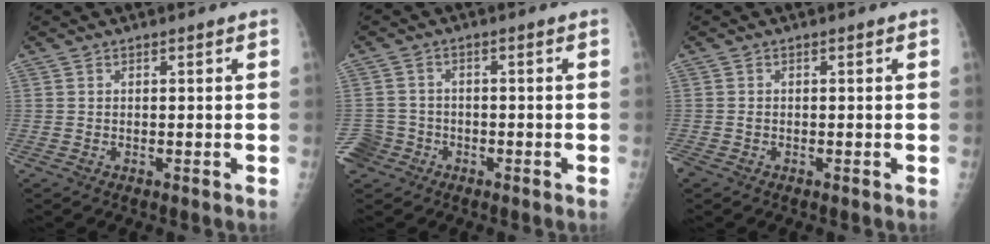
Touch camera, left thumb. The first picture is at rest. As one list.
[{"total": 5.5, "force": [-3.0, 4.5, 0.5], "torque": [-0.003, 0.020, -0.054]}, {"total": 1.4, "force": [-0.6, 1.0, 0.7], "torque": [-0.019, -0.001, -0.012]}]